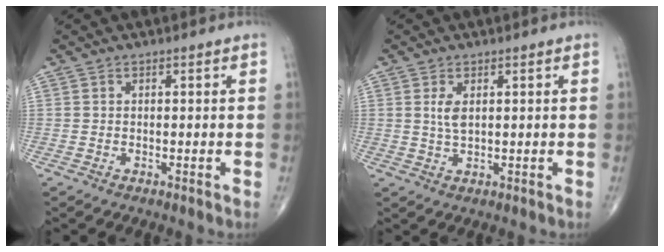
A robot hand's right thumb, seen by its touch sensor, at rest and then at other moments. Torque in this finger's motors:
{"motor_torque": [0.32, 0.31, 0.53, -0.16, 0.20]}